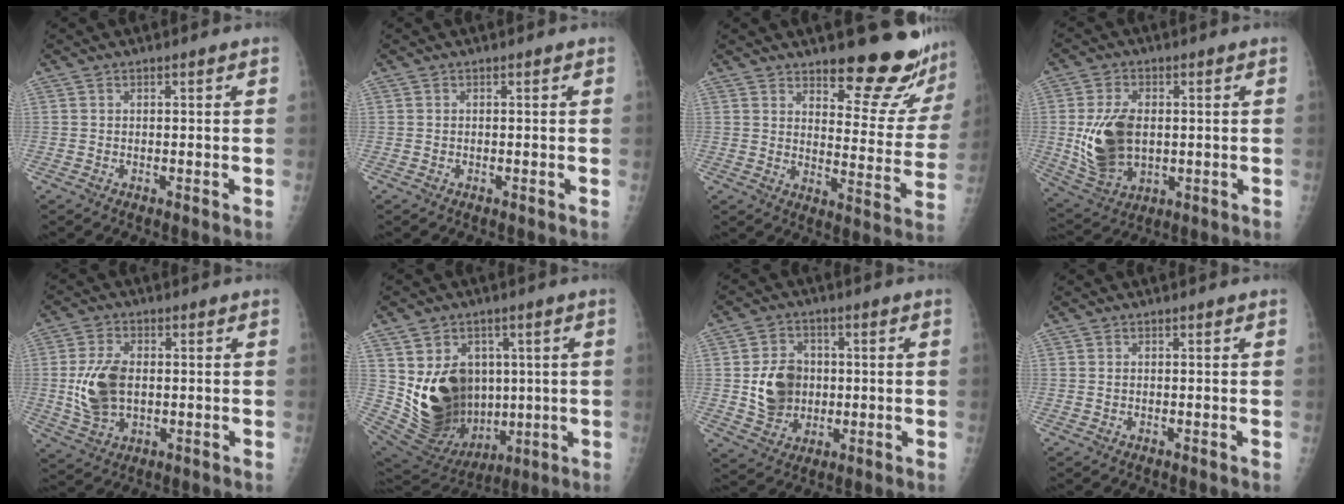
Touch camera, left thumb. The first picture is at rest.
{"total": 0.0}
{"total": 17.0, "force": [14.8, 4.2, 7.3], "torque": [-0.051, -0.139, 0.188]}
{"total": 12.7, "force": [0.1, 8.1, 9.8], "torque": [-0.177, -0.009, 0.018]}
{"total": 9.8, "force": [0.0, 6.2, 7.6], "torque": [-0.144, -0.001, 0.008]}
{"total": 19.6, "force": [1.4, 15.1, 12.3], "torque": [-0.180, -0.014, 0.062]}
{"total": 10.1, "force": [0.1, 8.4, 5.7], "torque": [-0.069, -0.002, 0.007]}
{"total": 0.5, "force": [0.0, 0.4, 0.3], "torque": [-0.005, 0.000, 0.000]}